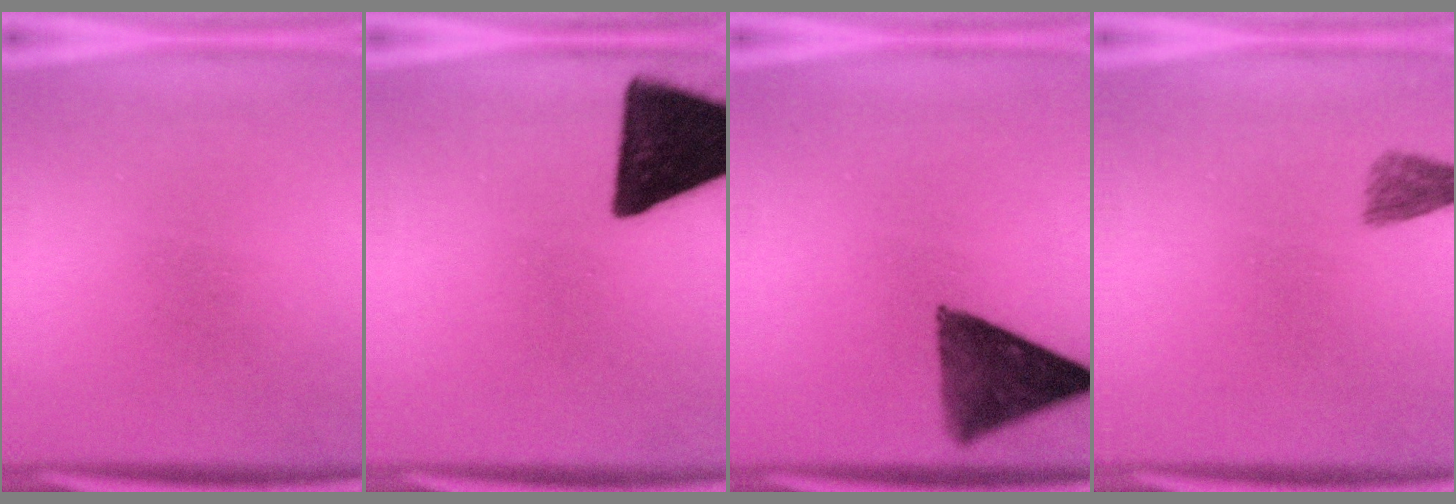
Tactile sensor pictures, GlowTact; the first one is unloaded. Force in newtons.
{"total": 16.7}
{"total": 10.5}
{"total": 2.4}